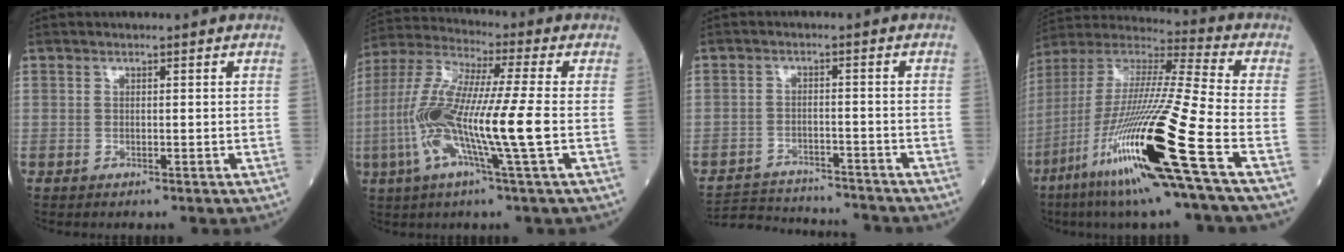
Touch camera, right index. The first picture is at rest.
{"total": 15.4, "force": [-3.0, -0.1, 15.1], "torque": [-0.313, -0.006, -0.071]}
{"total": 11.7, "force": [-11.4, 1.2, 2.2], "torque": [-0.040, 0.009, -0.170]}
{"total": 24.6, "force": [-10.0, -0.3, 22.4], "torque": [-0.452, -0.052, -0.194]}